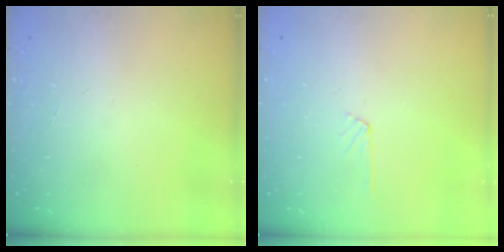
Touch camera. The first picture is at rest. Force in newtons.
{"total": 3.0, "press": 3.0, "slide": 0.3}